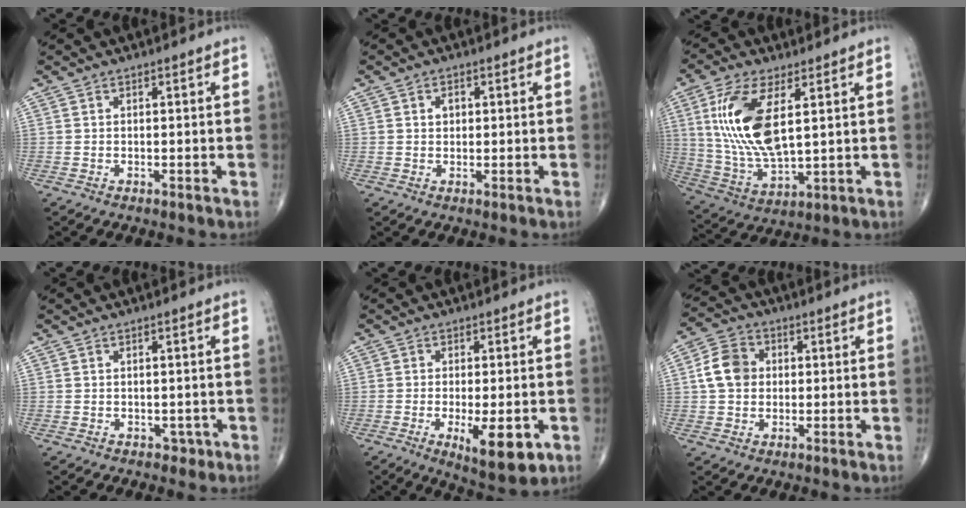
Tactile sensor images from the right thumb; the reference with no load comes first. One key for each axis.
{"total": 1.9, "fx": 0.5, "fy": 1.5, "fz": 1.2, "tx": -0.010, "ty": 0.001, "tz": 0.007}
{"total": 15.9, "fx": 4.1, "fy": 6.7, "fz": 13.9, "tx": -0.294, "ty": -0.018, "tz": 0.089}
{"total": 1.5, "fx": -0.5, "fy": 1.2, "fz": 0.8, "tx": -0.001, "ty": 0.002, "tz": -0.003}
{"total": 9.7, "fx": -3.1, "fy": 3.4, "fz": 8.5, "tx": -0.117, "ty": -0.015, "tz": -0.040}
{"total": 7.6, "fx": 0.7, "fy": 6.2, "fz": 4.4, "tx": -0.069, "ty": 0.013, "tz": 0.006}